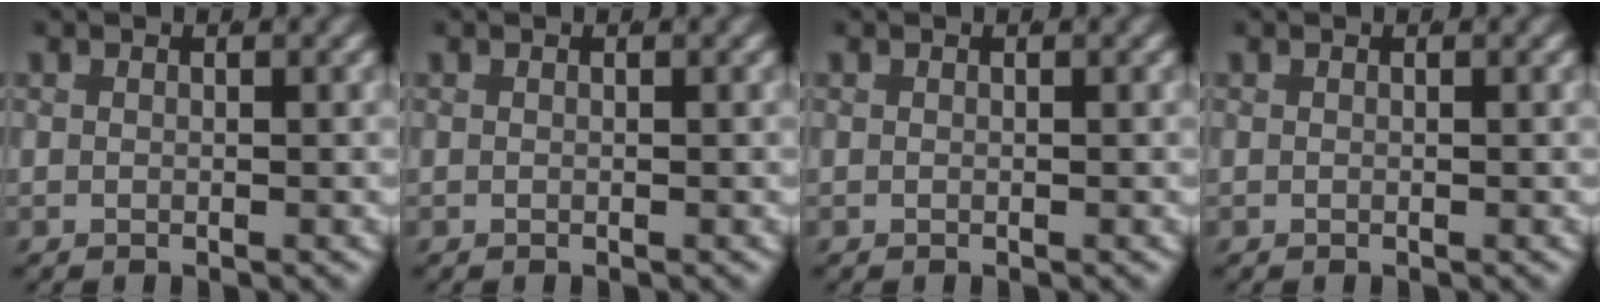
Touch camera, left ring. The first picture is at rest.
{"total": 0.0}
{"total": 0.0}
{"total": 0.0}